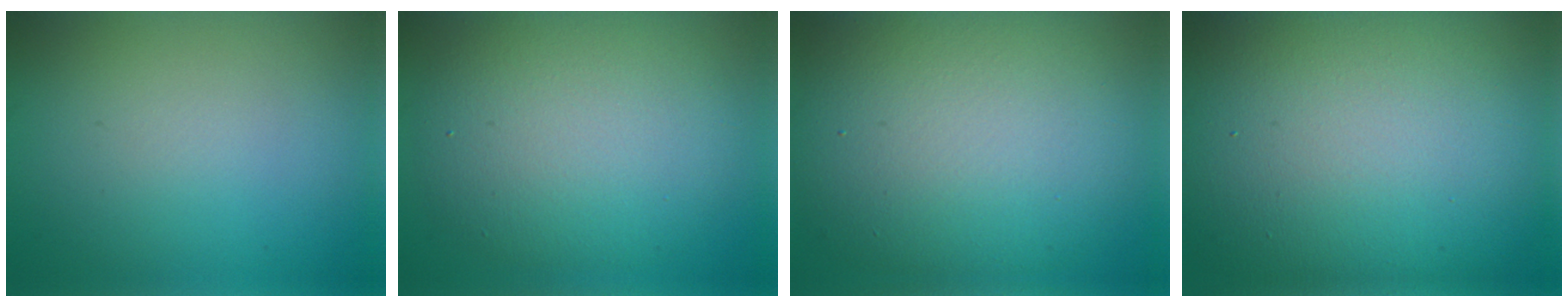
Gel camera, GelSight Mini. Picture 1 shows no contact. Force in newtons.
{"total": 8.4, "press": 8.4, "slide": 0.6}
{"total": 12.9, "press": 12.9, "slide": 0.4}
{"total": 19.8, "press": 19.8, "slide": 1.2}